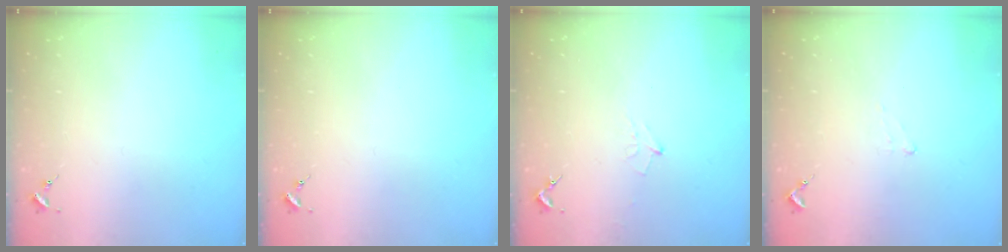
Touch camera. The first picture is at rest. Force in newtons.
{"total": 0.0}
{"total": 5.3, "press": 5.2, "slide": 1.0}
{"total": 4.5, "press": 4.5, "slide": 0.7}